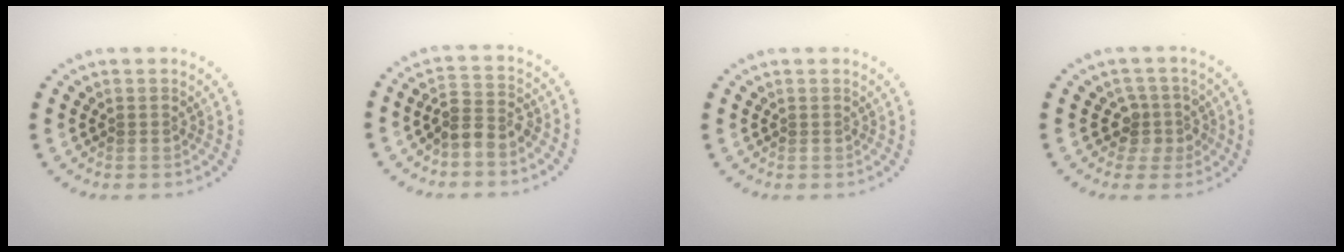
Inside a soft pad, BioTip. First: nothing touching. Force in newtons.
{"total": 2.6, "press": 2.4, "slide": 1.2}
{"total": 0.0}
{"total": 2.5, "press": 2.0, "slide": 1.6}